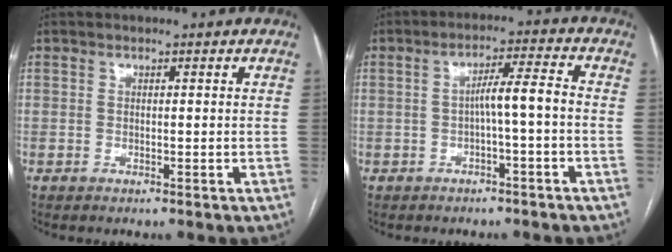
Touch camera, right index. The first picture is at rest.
{"total": 4.9, "force": [-1.0, 0.0, 4.8], "torque": [-0.077, 0.018, -0.014]}